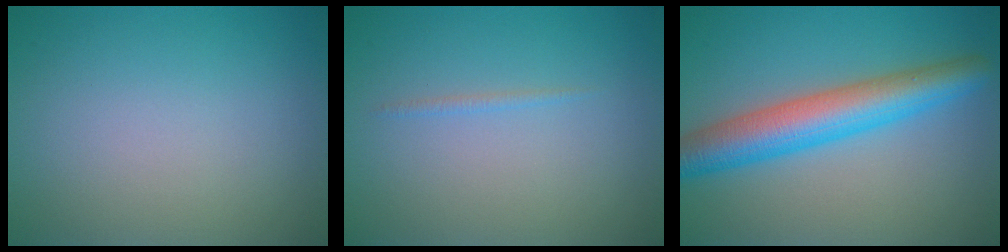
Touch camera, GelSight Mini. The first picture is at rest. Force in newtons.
{"total": 0.6, "press": 0.6, "slide": 0.1}
{"total": 6.7, "press": 6.7, "slide": 0.1}